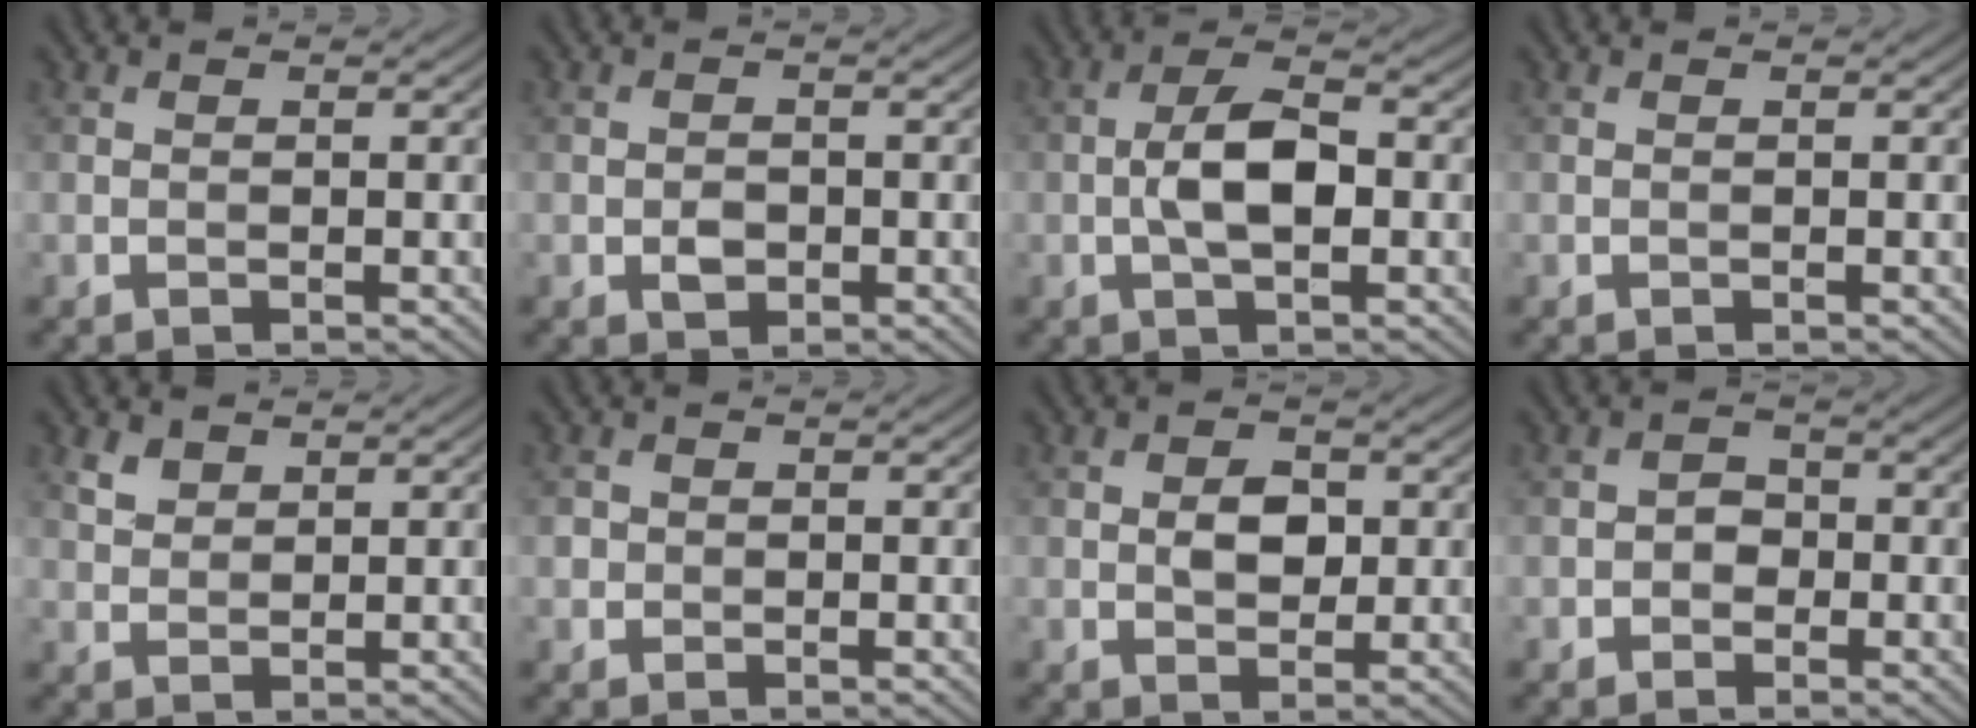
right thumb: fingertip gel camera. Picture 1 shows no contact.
{"total": 1.9, "force": [-0.6, 1.4, 1.1], "torque": [-0.020, -0.004, -0.012]}
{"total": 5.9, "force": [-0.7, 2.5, 5.3], "torque": [-0.105, 0.008, -0.020]}
{"total": 0.0}
{"total": 2.1, "force": [1.6, 1.2, 0.8], "torque": [-0.022, -0.001, 0.036]}
{"total": 1.2, "force": [0.0, 1.2, 0.2], "torque": [0.000, -0.004, -0.003]}
{"total": 3.4, "force": [0.4, 2.4, 2.4], "torque": [-0.047, -0.001, 0.002]}
{"total": 2.0, "force": [-0.7, 1.7, 0.8], "torque": [-0.007, 0.002, -0.020]}